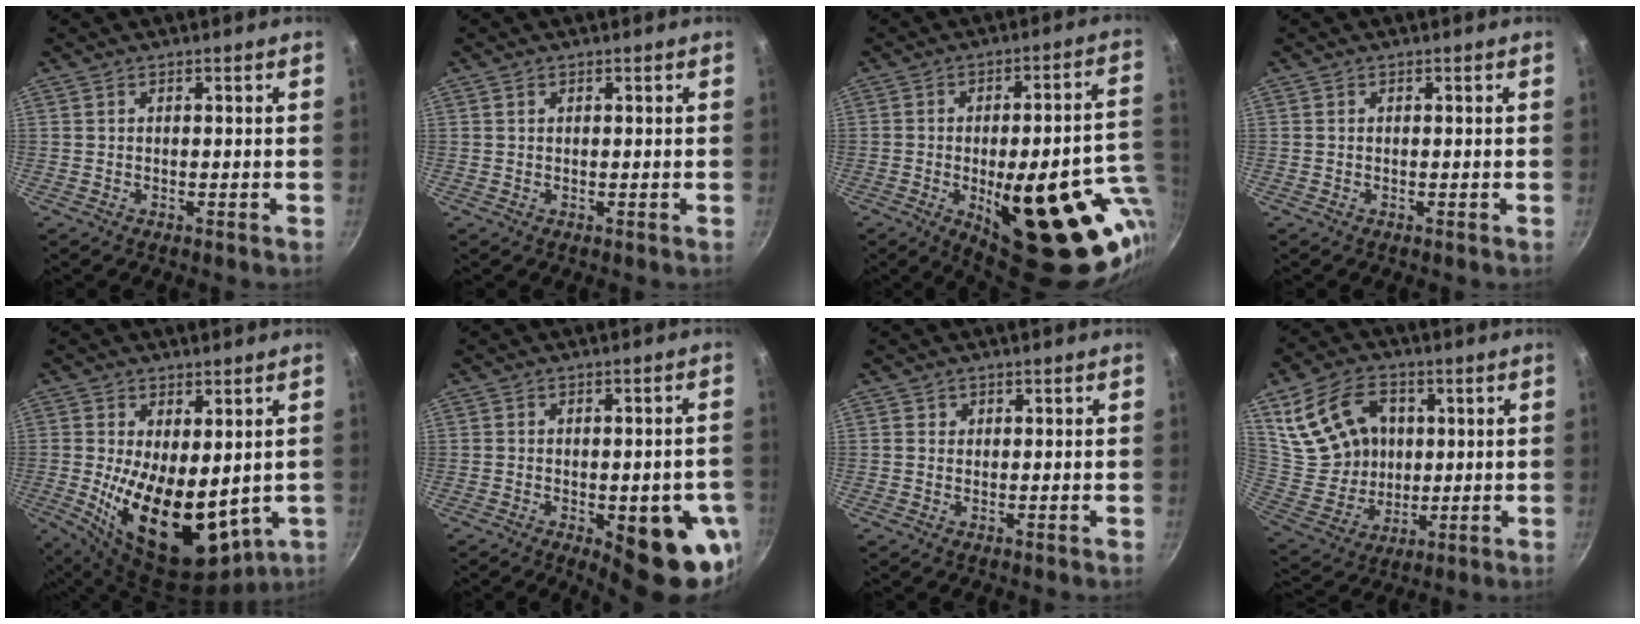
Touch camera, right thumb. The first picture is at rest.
{"total": 0.7, "force": [0.4, 0.5, 0.3], "torque": [-0.005, 0.001, 0.007]}
{"total": 27.7, "force": [-6.8, 10.4, 24.7], "torque": [-0.284, 0.008, -0.076]}
{"total": 0.0}
{"total": 19.1, "force": [-0.9, 10.2, 16.1], "torque": [-0.255, -0.034, 0.012]}
{"total": 14.2, "force": [-4.6, 5.5, 12.3], "torque": [-0.117, 0.007, -0.054]}
{"total": 0.9, "force": [0.2, 0.8, 0.1], "torque": [0.005, 0.001, 0.001]}
{"total": 17.1, "force": [4.9, 13.0, 9.9], "torque": [-0.172, -0.018, 0.107]}